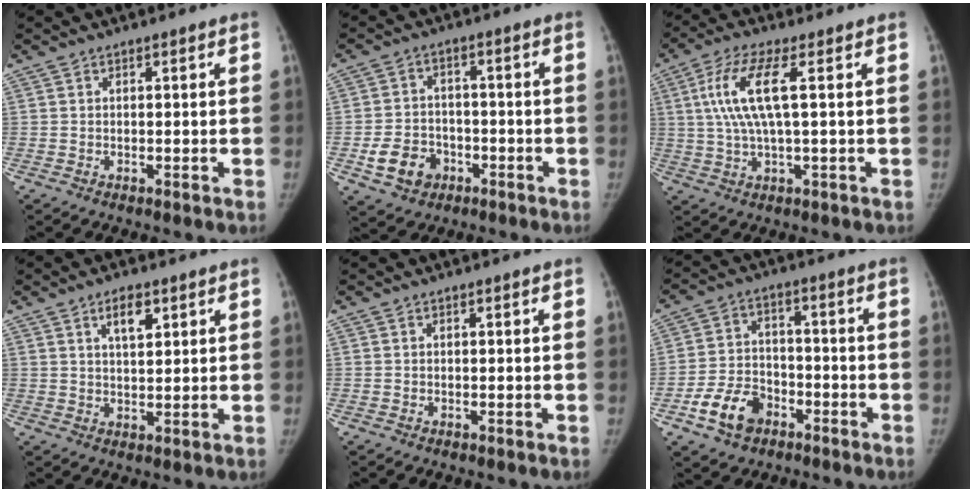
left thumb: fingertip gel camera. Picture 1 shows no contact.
{"total": 8.1, "force": [-3.4, 6.5, 3.5], "torque": [-0.045, 0.022, -0.053]}
{"total": 9.6, "force": [2.0, 2.1, 9.2], "torque": [-0.218, 0.010, 0.039]}
{"total": 4.7, "force": [2.5, 2.1, 3.4], "torque": [-0.045, -0.014, 0.041]}
{"total": 0.0}
{"total": 9.6, "force": [-5.1, 6.6, 4.7], "torque": [-0.068, 0.028, -0.091]}